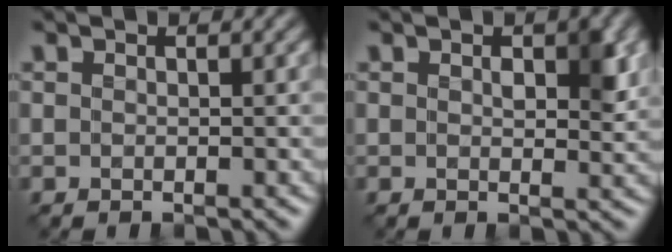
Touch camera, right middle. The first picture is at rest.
{"total": 2.9, "force": [0.7, 1.4, 2.4], "torque": [-0.031, -0.003, 0.014]}